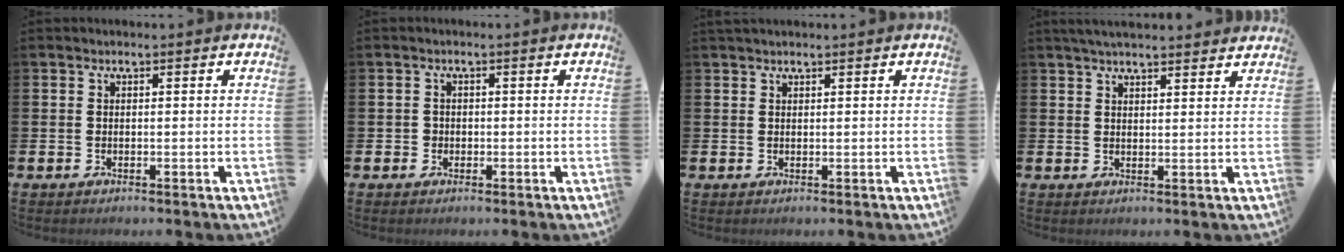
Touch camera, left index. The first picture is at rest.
{"total": 1.2, "force": [-0.2, 1.1, 0.3], "torque": [0.002, 0.004, -0.008]}
{"total": 1.0, "force": [1.0, 0.2, 0.2], "torque": [0.003, 0.000, 0.016]}
{"total": 3.6, "force": [3.5, 0.3, 0.8], "torque": [-0.023, -0.010, 0.064]}